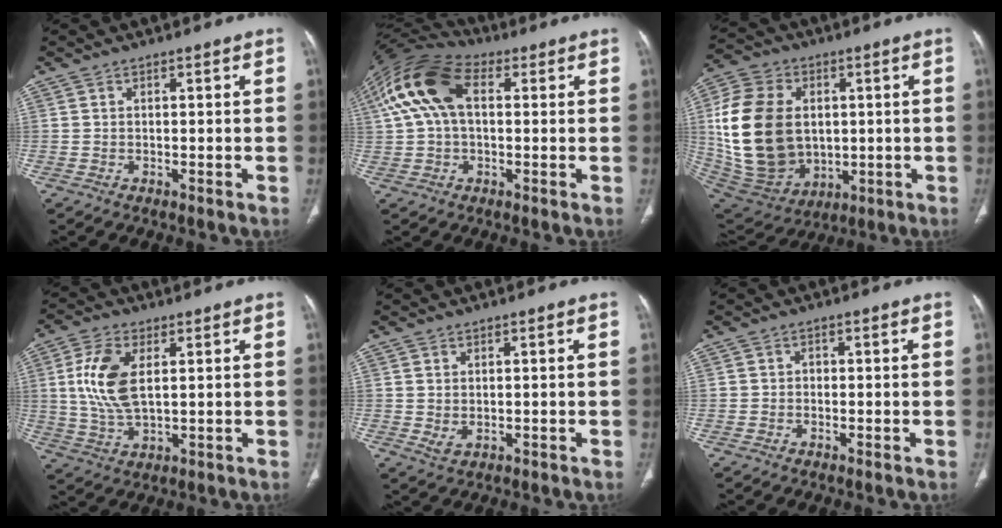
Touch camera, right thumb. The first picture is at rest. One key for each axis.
{"total": 14.8, "fx": 3.3, "fy": 8.9, "fz": 11.4, "tx": -0.236, "ty": 0.040, "tz": 0.057}
{"total": 22.9, "fx": 2.0, "fy": 16.6, "fz": 15.7, "tx": -0.304, "ty": -0.006, "tz": 0.061}
{"total": 10.5, "fx": 2.4, "fy": 5.3, "fz": 8.7, "tx": -0.187, "ty": -0.007, "tz": 0.049}
{"total": 2.0, "fx": 0.1, "fy": 1.2, "fz": 1.5, "tx": -0.034, "ty": -0.004, "tz": 0.011}
{"total": 0.8, "fx": -0.2, "fy": 0.7, "fz": 0.3, "tx": 0.001, "ty": 0.004, "tz": -0.007}